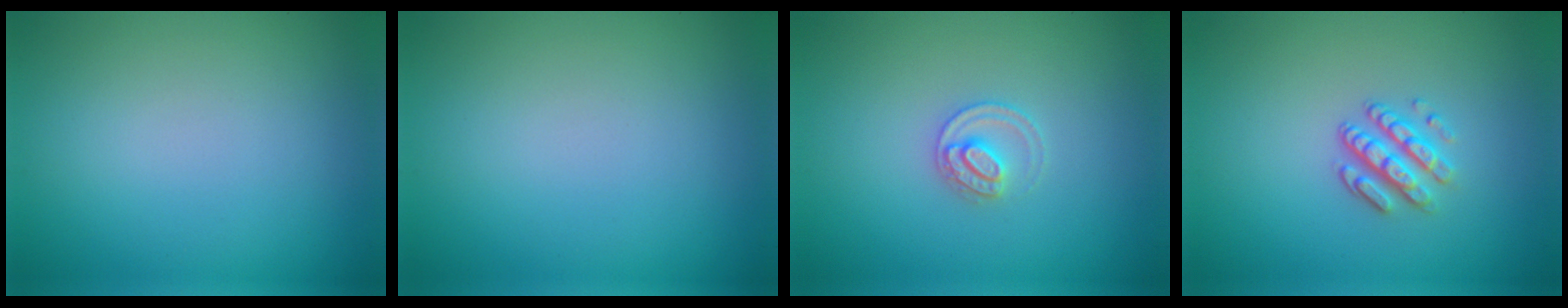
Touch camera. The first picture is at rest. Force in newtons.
{"total": 0.0}
{"total": 2.1, "press": 2.1, "slide": 0.2}
{"total": 3.1, "press": 2.3, "slide": 2.0}